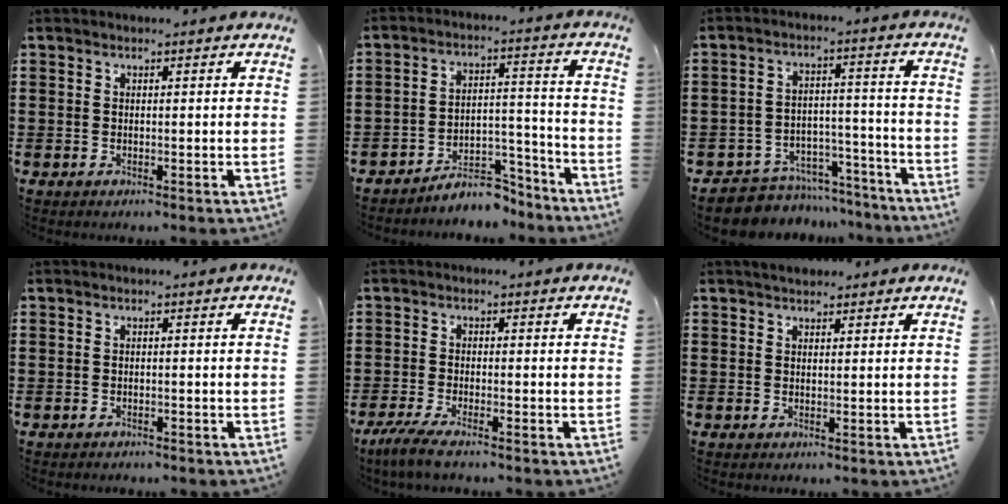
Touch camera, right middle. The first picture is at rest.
{"total": 6.7, "force": [-6.2, 1.8, 1.4], "torque": [-0.015, 0.022, -0.117]}
{"total": 6.3, "force": [-6.1, 1.6, 0.4], "torque": [-0.005, 0.023, -0.121]}
{"total": 0.5, "force": [-0.5, 0.0, 0.1], "torque": [-0.004, -0.003, -0.010]}
{"total": 3.5, "force": [-2.7, 0.0, 2.2], "torque": [-0.059, -0.018, -0.055]}
{"total": 1.4, "force": [1.3, 0.6, 0.0], "torque": [0.004, 0.001, 0.024]}